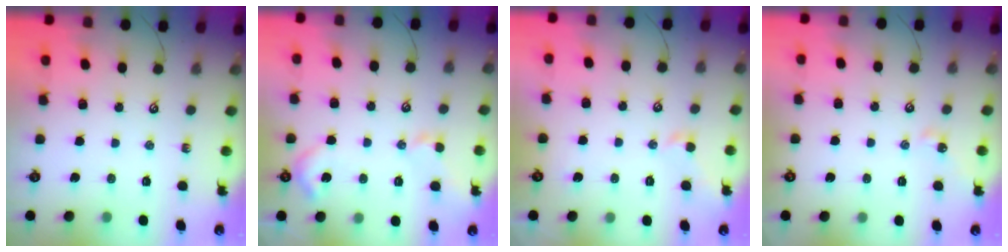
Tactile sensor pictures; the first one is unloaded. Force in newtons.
{"total": 4.4, "press": 4.4, "slide": 0.8}
{"total": 0.9, "press": 0.6, "slide": 0.7}
{"total": 2.2, "press": 2.1, "slide": 0.5}